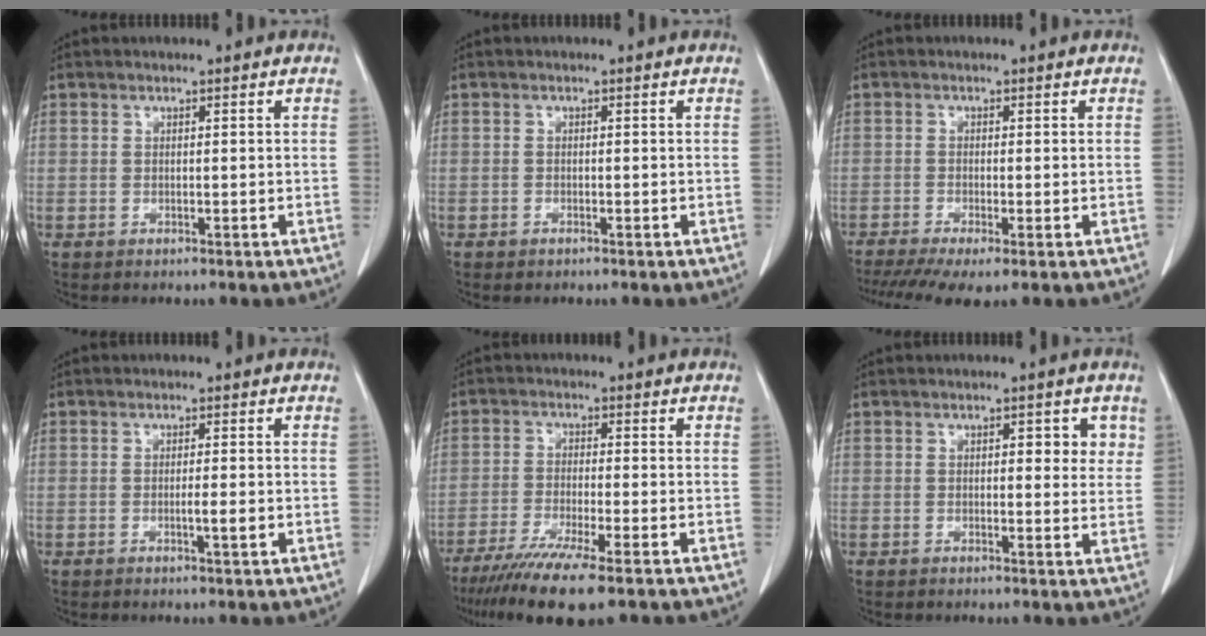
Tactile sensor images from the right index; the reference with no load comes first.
{"total": 0.6, "force": [-0.5, 0.3, 0.1], "torque": [-0.006, 0.000, -0.007]}
{"total": 6.9, "force": [-4.7, 1.1, 5.0], "torque": [-0.082, -0.015, -0.080]}
{"total": 2.0, "force": [-0.6, 0.0, 1.9], "torque": [-0.034, -0.003, -0.010]}
{"total": 10.5, "force": [-7.4, 0.3, 7.4], "torque": [-0.125, -0.028, -0.120]}
{"total": 3.8, "force": [1.4, 1.8, 3.1], "torque": [-0.025, -0.001, 0.012]}